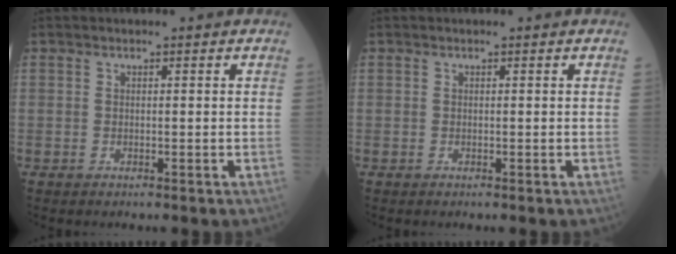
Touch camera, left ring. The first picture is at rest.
{"total": 0.0}